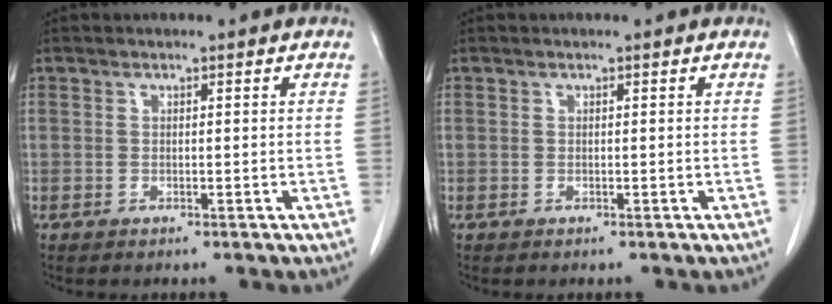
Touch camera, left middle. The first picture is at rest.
{"total": 0.0}